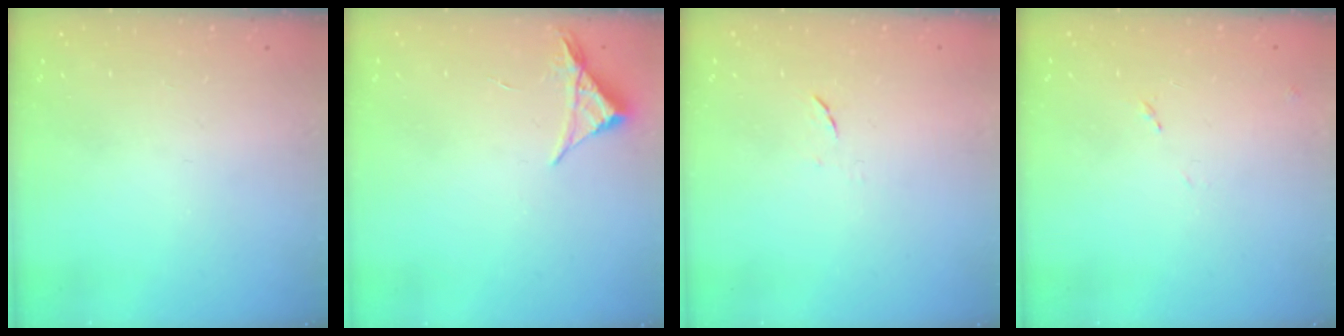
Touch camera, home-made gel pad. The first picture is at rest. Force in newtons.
{"total": 3.4, "press": 3.4, "slide": 0.6}
{"total": 4.3, "press": 4.2, "slide": 0.6}
{"total": 8.1, "press": 8.1, "slide": 0.6}